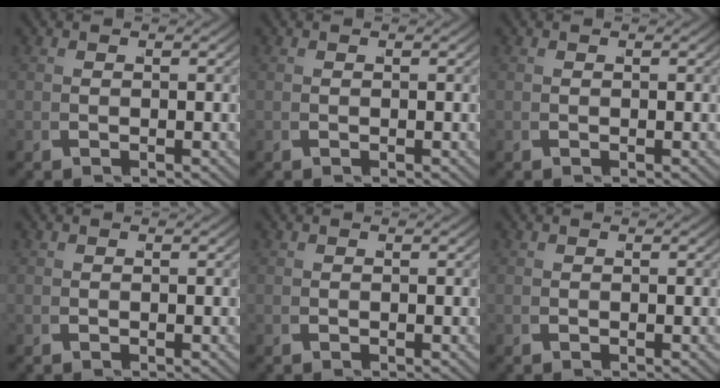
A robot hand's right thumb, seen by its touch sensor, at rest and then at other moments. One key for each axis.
{"total": 0.0}
{"total": 0.0}
{"total": 0.0}
{"total": 0.0}
{"total": 0.0}